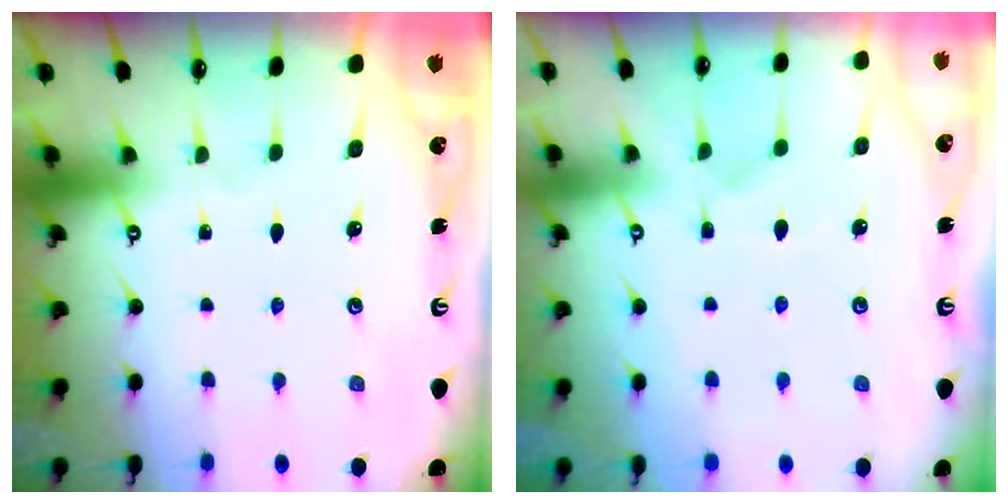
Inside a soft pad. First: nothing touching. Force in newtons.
{"total": 2.0, "press": 1.5, "slide": 1.3}